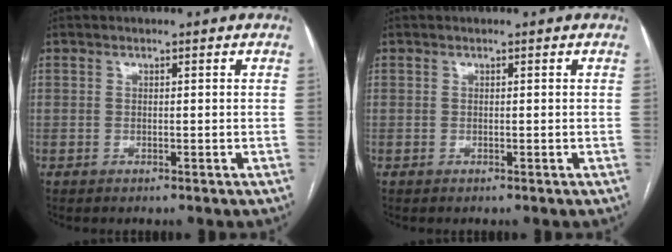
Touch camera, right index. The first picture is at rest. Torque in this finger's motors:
{"motor_torque": [-0.11, 0.15, 0.02, 0.01]}